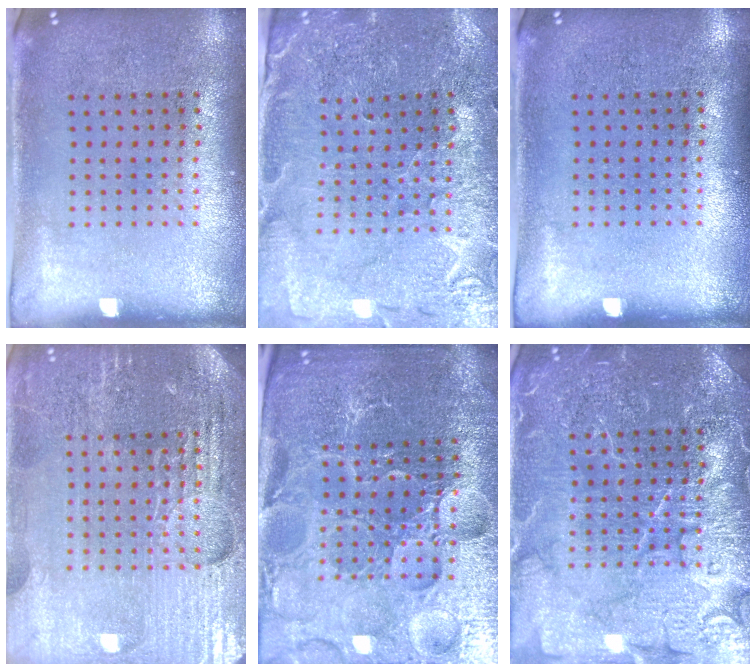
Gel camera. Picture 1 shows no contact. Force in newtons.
{"total": 1.3, "press": 1.2, "slide": 0.2}
{"total": 0.0}
{"total": 4.8, "press": 4.5, "slide": 1.6}
{"total": 5.2, "press": 5.0, "slide": 1.6}
{"total": 7.2, "press": 7.1, "slide": 1.0}